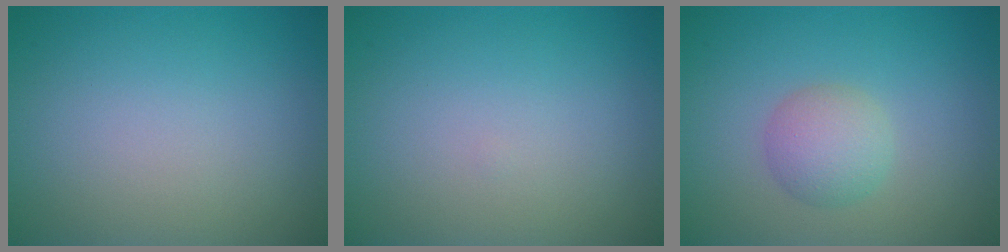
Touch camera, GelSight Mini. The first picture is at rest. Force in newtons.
{"total": 0.0}
{"total": 2.7, "press": 2.7, "slide": 0.1}